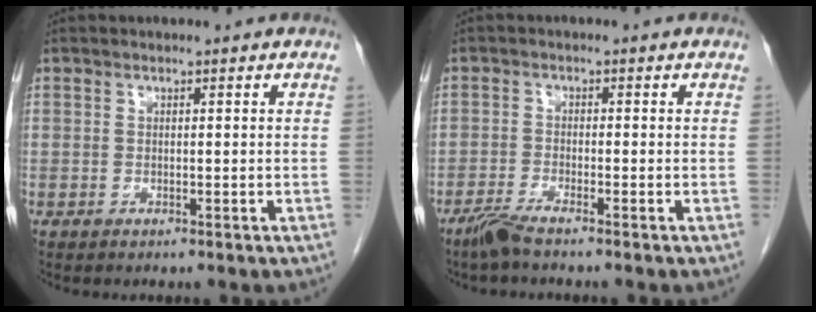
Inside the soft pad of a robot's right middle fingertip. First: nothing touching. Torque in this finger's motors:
{"motor_torque": [-0.21, -0.21, 0.04, 0.03]}